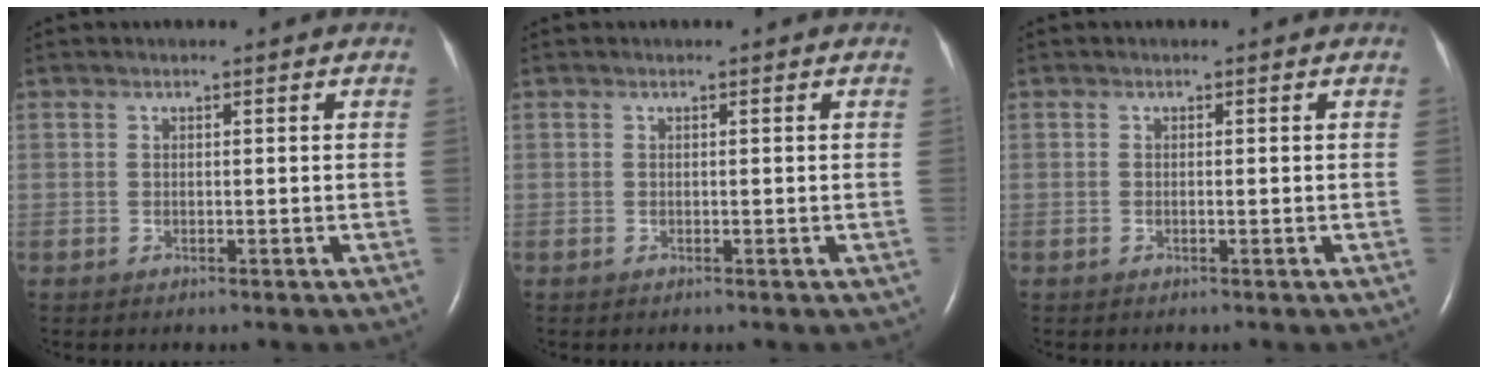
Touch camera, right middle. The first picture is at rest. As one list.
[{"total": 0.0}, {"total": 0.0}]